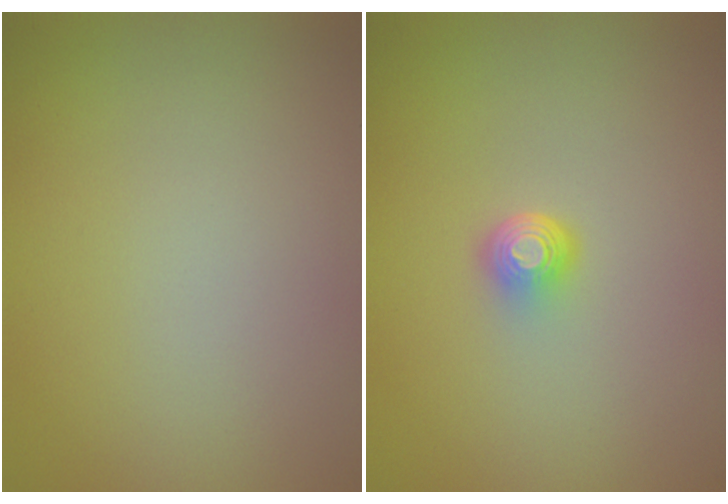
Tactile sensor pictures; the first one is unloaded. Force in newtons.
{"total": 2.0, "press": 1.3, "slide": 1.6}